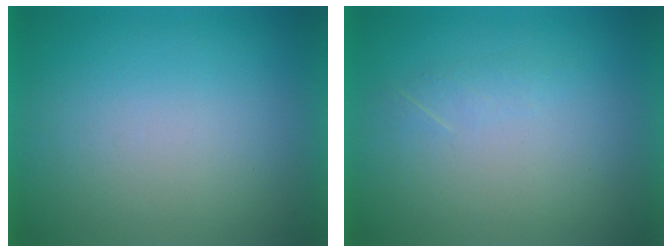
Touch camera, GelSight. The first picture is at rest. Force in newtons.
{"total": 1.3}